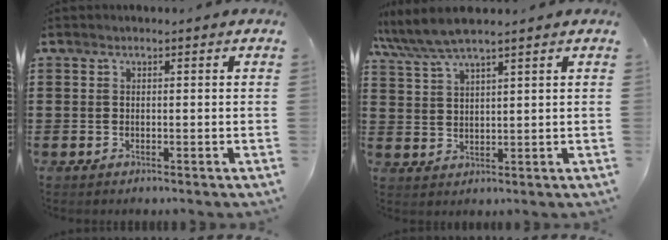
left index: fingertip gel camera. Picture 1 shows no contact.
{"total": 5.3, "force": [4.6, 0.6, 2.6], "torque": [-0.063, -0.010, 0.082]}